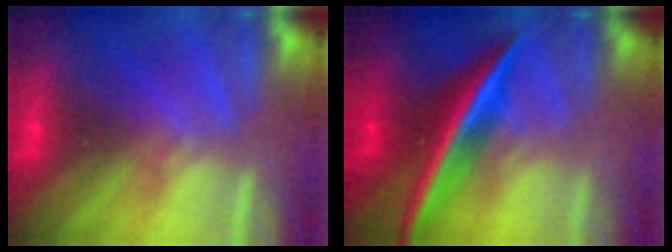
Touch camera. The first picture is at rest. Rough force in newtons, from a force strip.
{"total": 2.5}